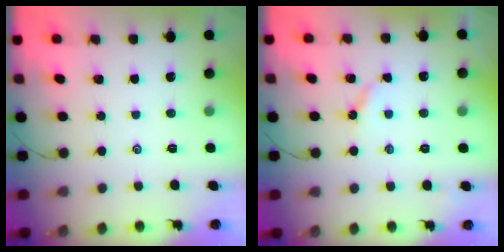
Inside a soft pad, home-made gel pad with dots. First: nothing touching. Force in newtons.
{"total": 4.7, "press": 4.7, "slide": 0.4}